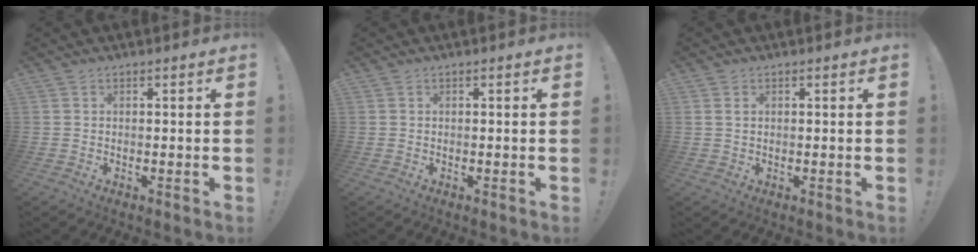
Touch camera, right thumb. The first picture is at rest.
{"total": 0.0}
{"total": 1.2, "force": [0.6, 0.7, 0.7], "torque": [-0.009, 0.000, 0.009]}